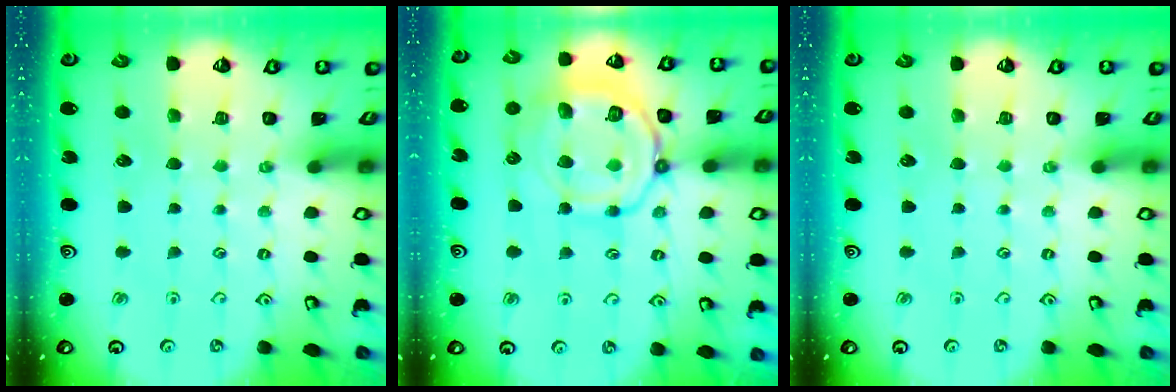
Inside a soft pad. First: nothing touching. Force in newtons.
{"total": 14.7, "press": 14.6, "slide": 1.7}
{"total": 0.0}